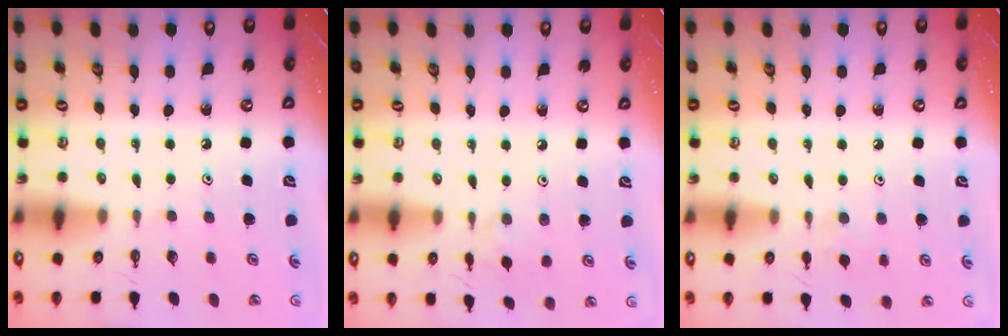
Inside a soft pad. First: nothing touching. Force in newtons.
{"total": 1.9, "press": 1.8, "slide": 0.6}
{"total": 3.8, "press": 3.7, "slide": 0.8}